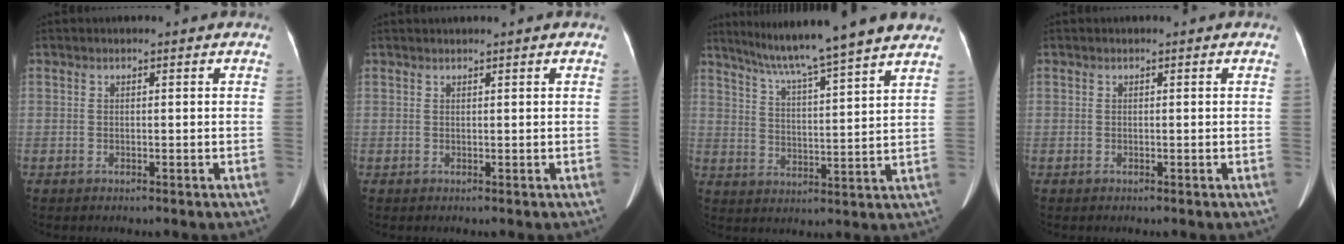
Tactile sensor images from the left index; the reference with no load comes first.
{"total": 0.8, "force": [0.7, -0.3, 0.2], "torque": [-0.011, 0.011, 0.021]}
{"total": 17.1, "force": [14.6, -1.0, 8.8], "torque": [-0.146, 0.008, 0.205]}
{"total": 0.0}